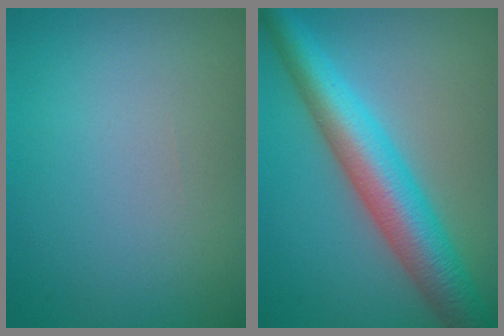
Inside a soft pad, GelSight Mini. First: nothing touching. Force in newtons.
{"total": 8.0, "press": 8.0, "slide": 0.3}